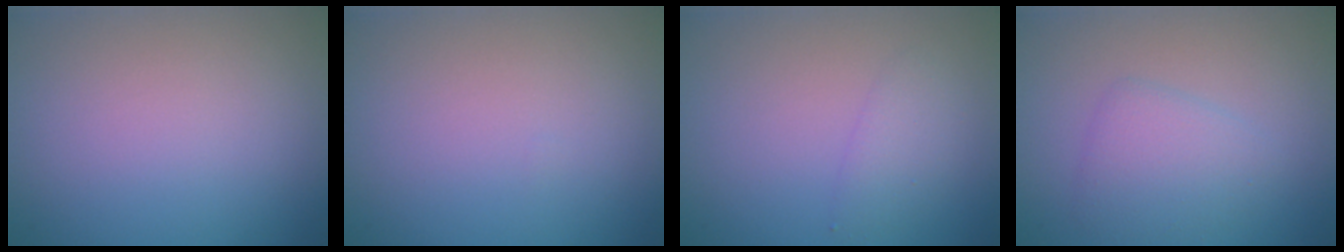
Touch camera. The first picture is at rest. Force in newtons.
{"total": 0.0}
{"total": 1.5, "press": 1.5, "slide": 0.1}
{"total": 2.7, "press": 2.7, "slide": 0.1}